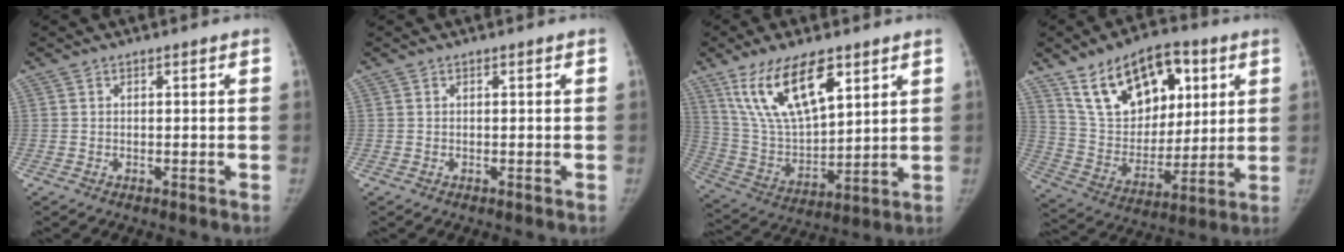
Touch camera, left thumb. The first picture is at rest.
{"total": 0.0}
{"total": 17.6, "force": [9.8, 7.3, 12.6], "torque": [-0.208, -0.039, 0.197]}
{"total": 21.1, "force": [9.9, 12.6, 13.7], "torque": [-0.176, -0.029, 0.178]}